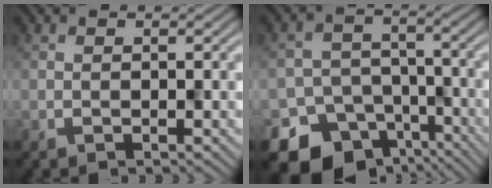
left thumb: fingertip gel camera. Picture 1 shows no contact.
{"total": 14.7, "force": [-10.0, 10.0, 3.8], "torque": [-0.089, -0.050, -0.129]}